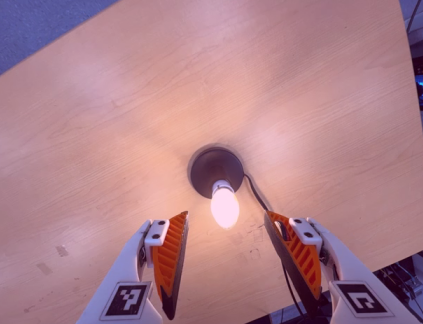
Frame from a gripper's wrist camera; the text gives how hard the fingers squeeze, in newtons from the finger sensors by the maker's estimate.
{"total": 0.0}